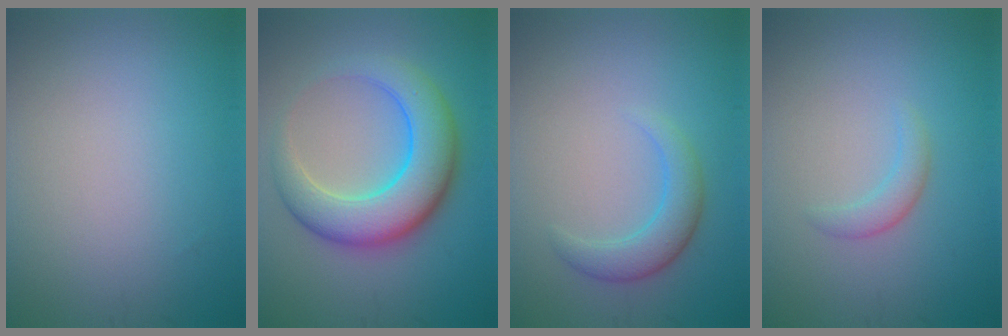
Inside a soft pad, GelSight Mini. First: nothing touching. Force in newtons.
{"total": 7.9, "press": 7.9, "slide": 0.2}
{"total": 2.9, "press": 2.9, "slide": 0.1}
{"total": 1.5, "press": 1.5, "slide": 0.1}